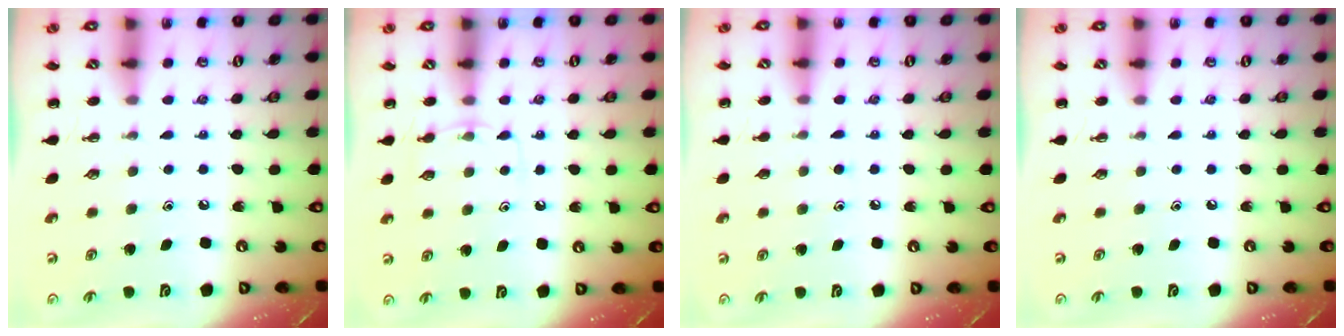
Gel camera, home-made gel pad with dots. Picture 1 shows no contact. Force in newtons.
{"total": 5.0, "press": 4.7, "slide": 1.6}
{"total": 5.3, "press": 5.0, "slide": 1.7}
{"total": 0.0}